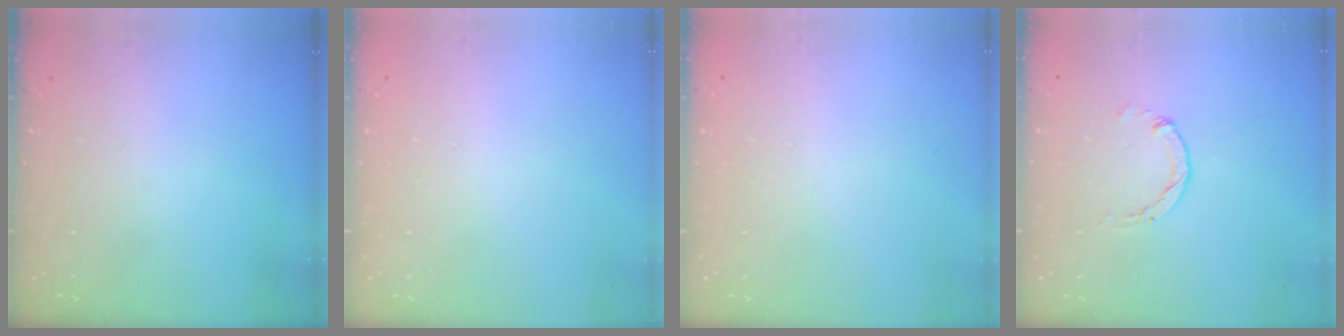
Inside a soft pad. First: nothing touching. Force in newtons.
{"total": 2.6, "press": 2.6, "slide": 0.2}
{"total": 2.6, "press": 2.6, "slide": 0.2}
{"total": 1.5, "press": 1.5, "slide": 0.2}